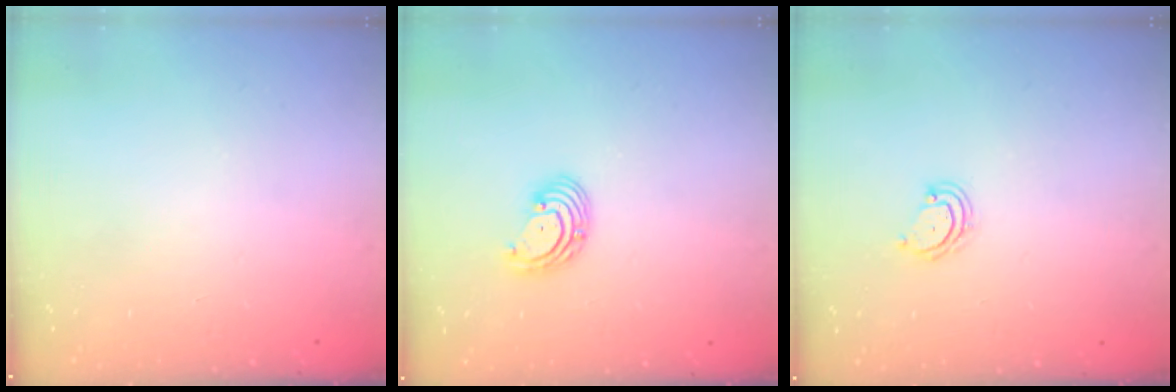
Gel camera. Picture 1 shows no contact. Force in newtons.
{"total": 3.2, "press": 3.2, "slide": 0.2}
{"total": 4.4, "press": 4.3, "slide": 0.3}